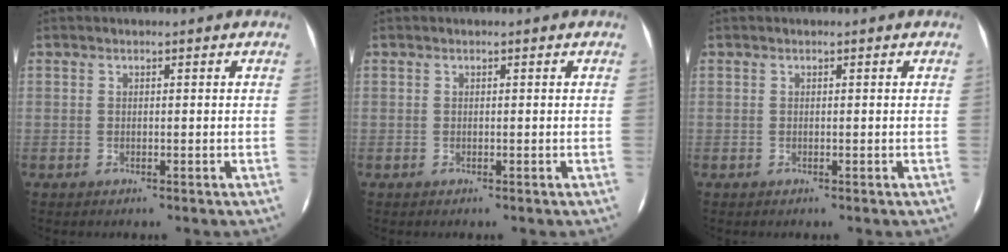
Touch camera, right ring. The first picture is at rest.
{"total": 0.0}
{"total": 0.0}